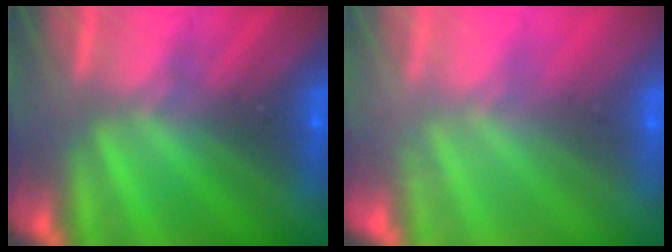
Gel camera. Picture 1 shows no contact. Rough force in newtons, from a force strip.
{"total": 8.1}